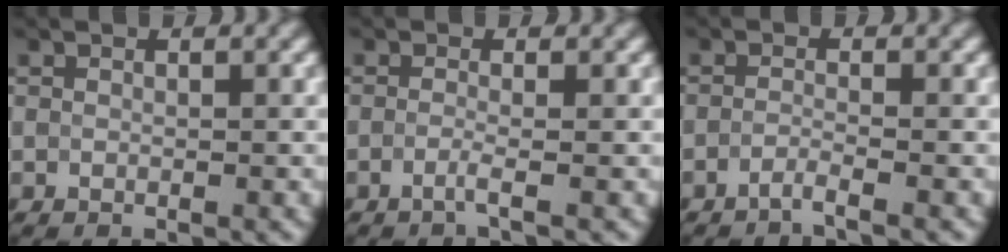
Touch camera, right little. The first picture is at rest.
{"total": 1.3, "force": [-1.2, -0.2, 0.3], "torque": [-0.007, -0.006, -0.023]}
{"total": 1.8, "force": [-1.8, -0.4, -0.2], "torque": [0.004, -0.003, -0.036]}